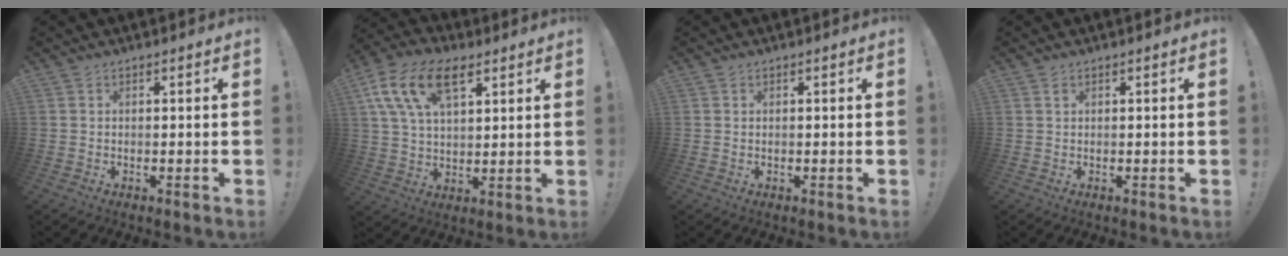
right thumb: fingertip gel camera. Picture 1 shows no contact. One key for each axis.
{"total": 15.9, "fx": 7.6, "fy": 8.9, "fz": 10.8, "tx": -0.197, "ty": -0.016, "tz": 0.141}
{"total": 0.0}
{"total": 0.6, "fx": 0.3, "fy": 0.4, "fz": 0.3, "tx": -0.004, "ty": 0.001, "tz": 0.005}